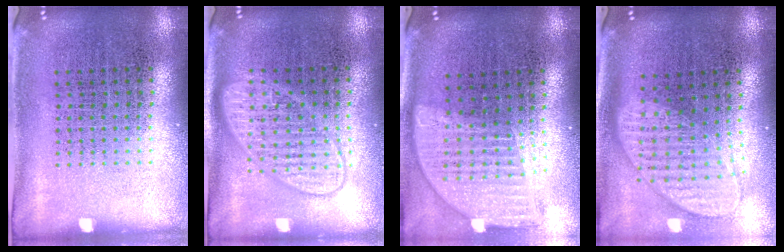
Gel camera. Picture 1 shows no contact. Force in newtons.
{"total": 2.1, "press": 2.1, "slide": 0.3}
{"total": 1.9, "press": 1.5, "slide": 1.2}
{"total": 2.0, "press": 1.6, "slide": 1.2}